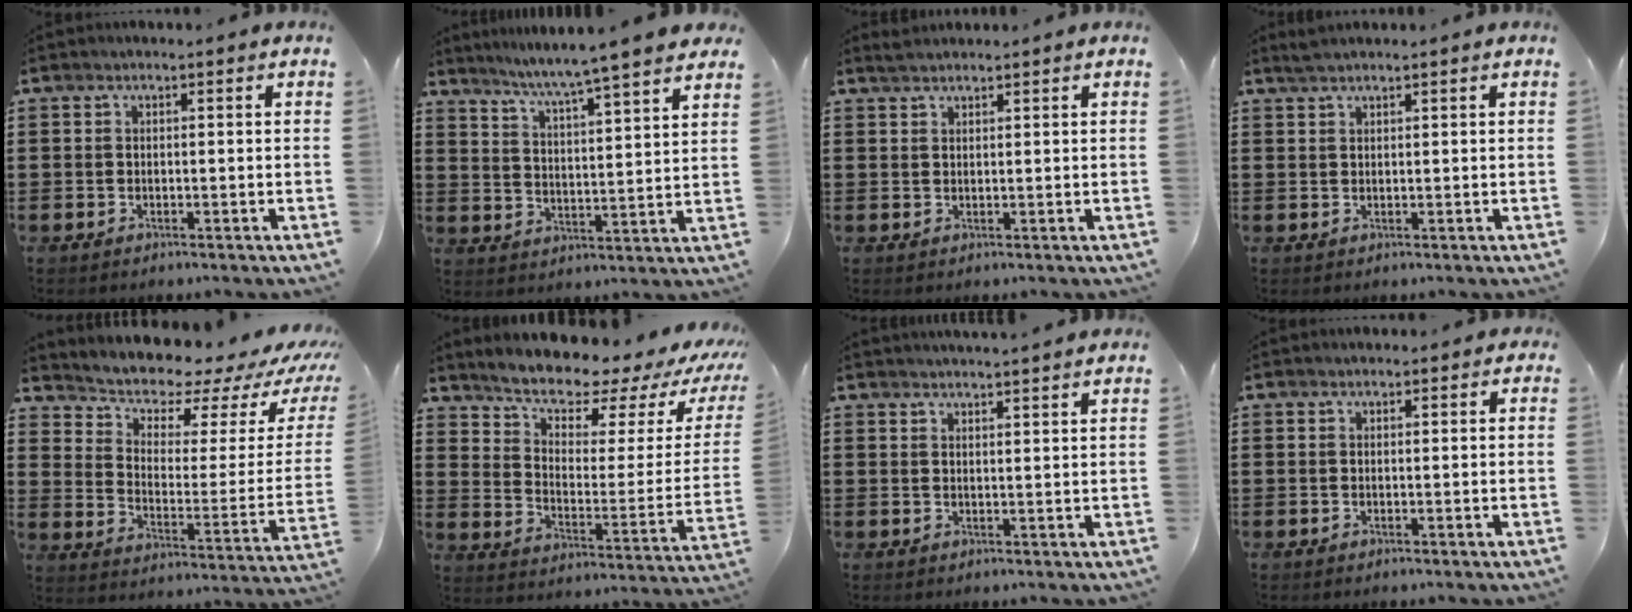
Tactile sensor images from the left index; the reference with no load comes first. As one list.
[{"total": 5.2, "force": [4.7, -1.4, 1.8], "torque": [-0.057, -0.043, 0.072]}, {"total": 1.5, "force": [1.4, 0.2, 0.2], "torque": [-0.006, 0.001, 0.028]}, {"total": 1.6, "force": [1.4, 0.1, 0.6], "torque": [-0.014, 0.001, 0.027]}, {"total": 5.7, "force": [5.2, 2.1, 1.1], "torque": [-0.040, -0.052, 0.085]}, {"total": 7.2, "force": [6.4, 2.1, 2.6], "torque": [-0.063, -0.057, 0.103]}, {"total": 2.2, "force": [2.2, -0.5, 0.1], "torque": [-0.007, -0.007, 0.042]}, {"total": 0.7, "force": [0.5, 0.5, 0.2], "torque": [-0.006, 0.005, 0.010]}]